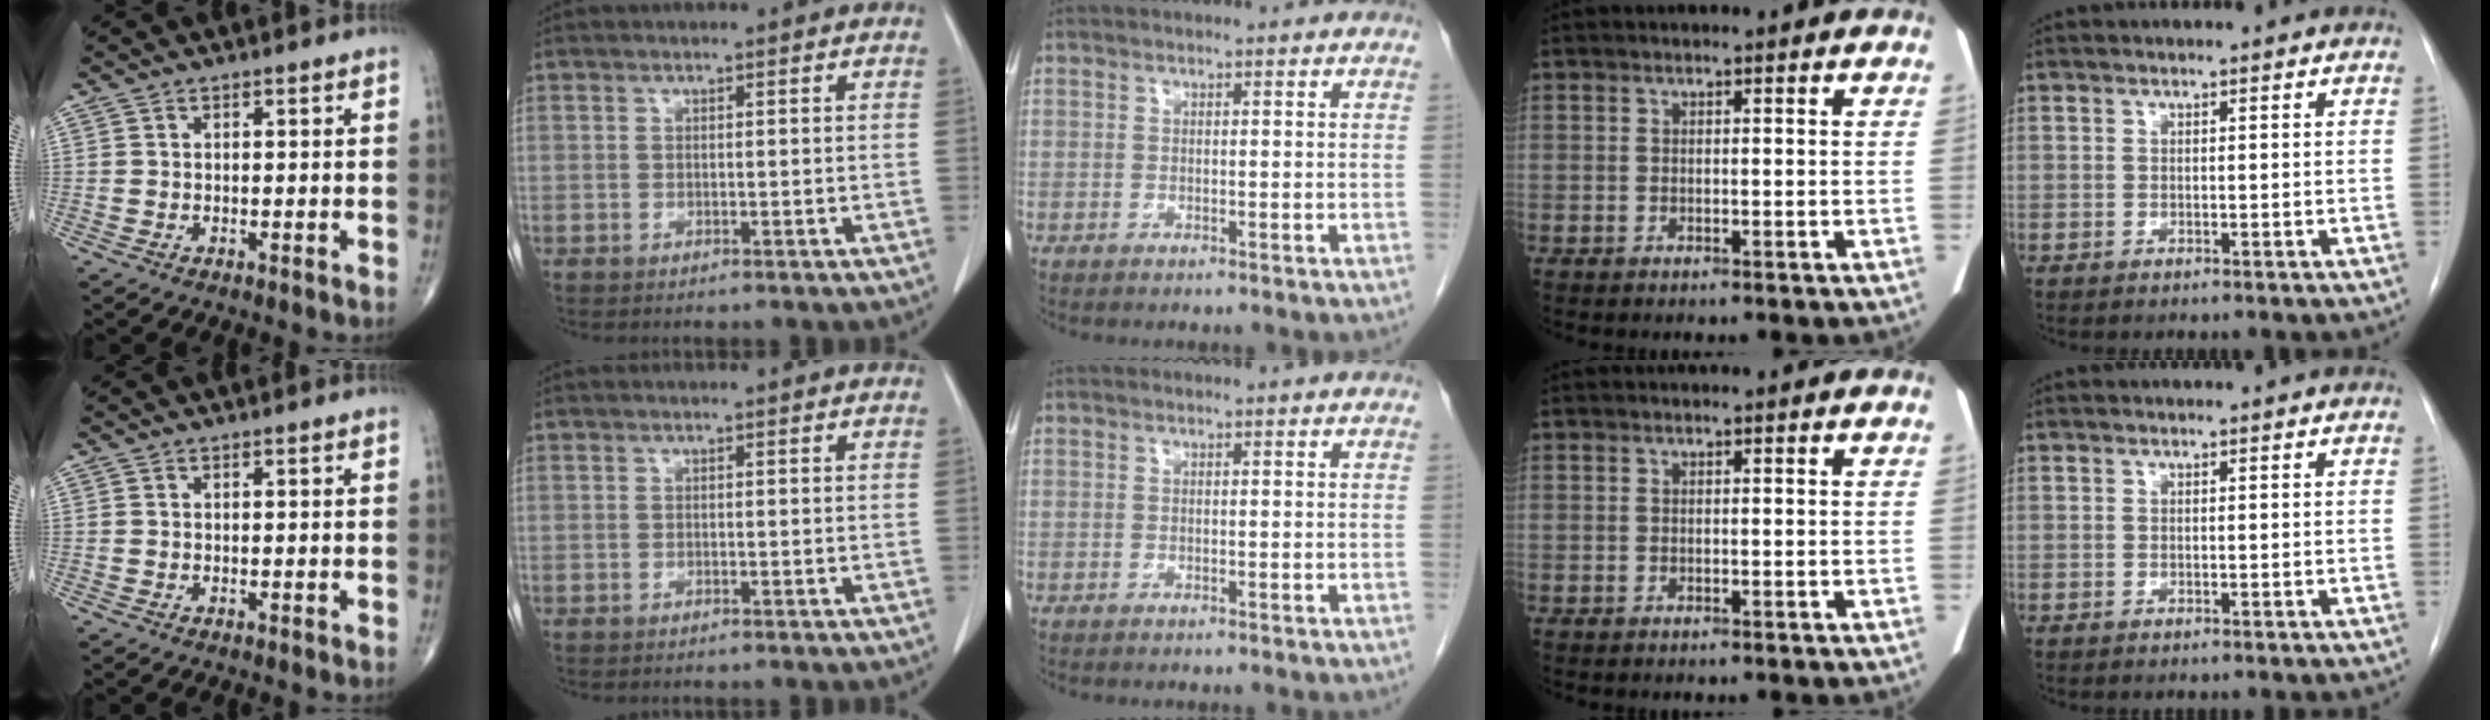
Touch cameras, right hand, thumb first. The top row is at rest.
{}